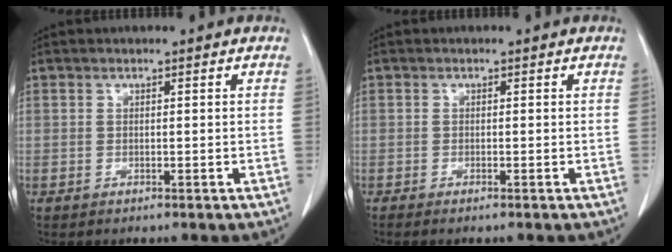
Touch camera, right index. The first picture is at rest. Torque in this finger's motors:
{"motor_torque": [0.01, -0.09, 0.00, 0.01]}